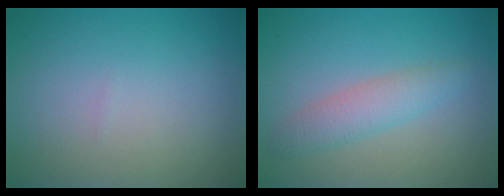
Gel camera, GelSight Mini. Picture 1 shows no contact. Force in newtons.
{"total": 2.6, "press": 2.6, "slide": 0.1}